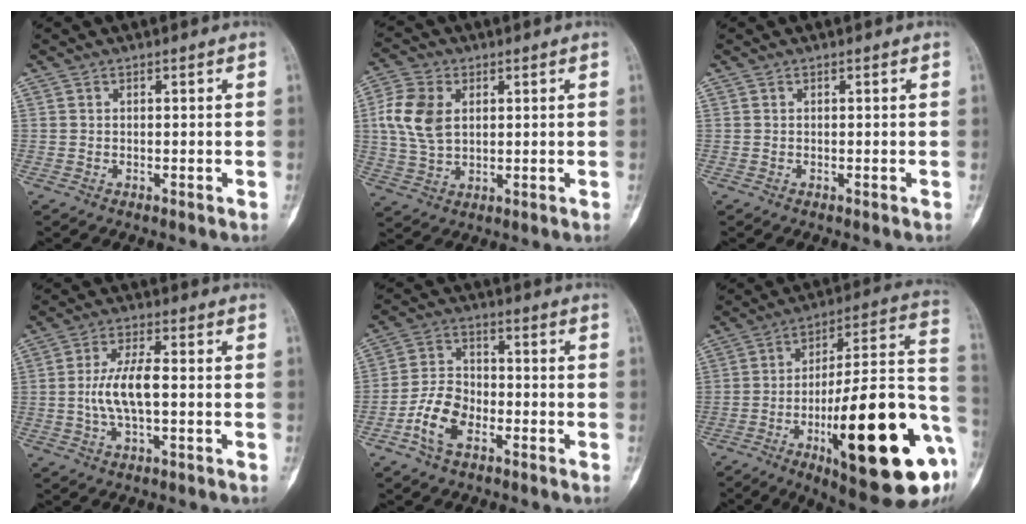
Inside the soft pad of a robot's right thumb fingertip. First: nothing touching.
{"total": 9.8, "force": [2.0, 6.6, 7.0], "torque": [-0.144, 0.001, 0.042]}
{"total": 0.0}
{"total": 7.7, "force": [-0.5, 2.7, 7.2], "torque": [-0.150, 0.012, -0.015]}
{"total": 8.6, "force": [-3.9, 5.2, 5.6], "torque": [-0.103, 0.026, -0.079]}
{"total": 31.2, "force": [-9.6, 8.2, 28.6], "torque": [-0.370, 0.021, -0.133]}